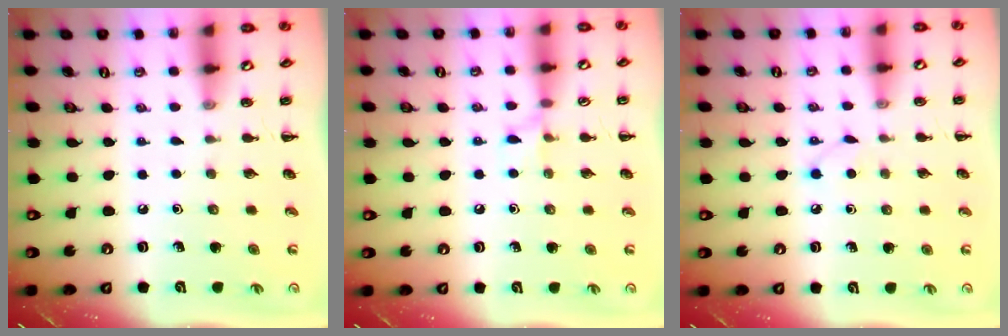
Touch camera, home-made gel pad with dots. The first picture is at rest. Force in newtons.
{"total": 5.1, "press": 4.8, "slide": 1.7}
{"total": 2.9, "press": 2.7, "slide": 0.9}